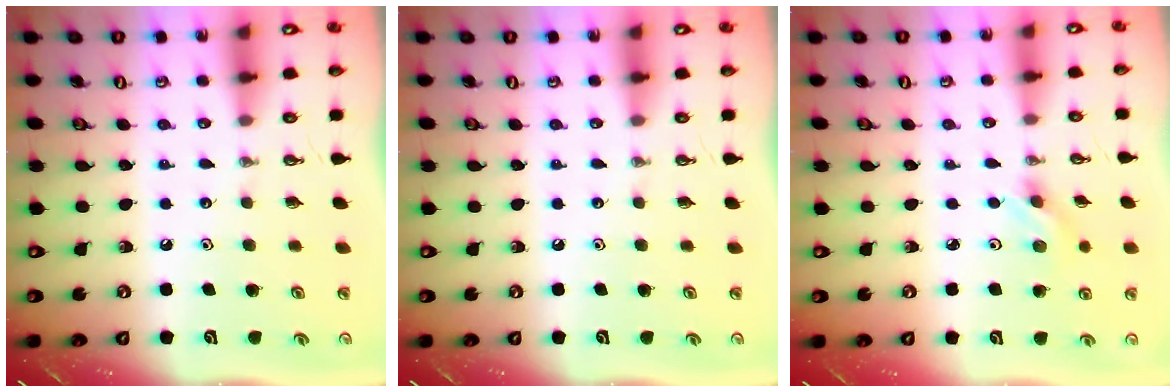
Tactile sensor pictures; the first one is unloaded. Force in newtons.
{"total": 0.0}
{"total": 2.8, "press": 2.5, "slide": 1.3}